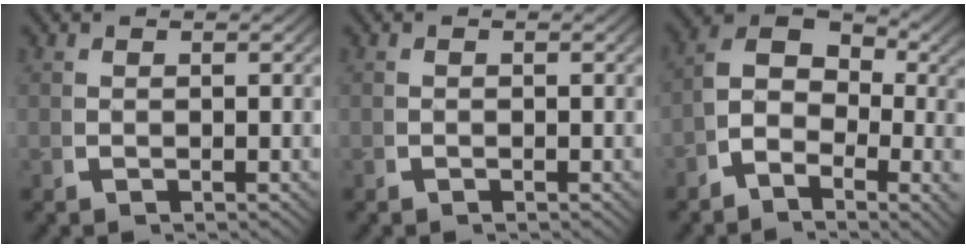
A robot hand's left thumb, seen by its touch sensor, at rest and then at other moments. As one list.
[{"total": 0.0}, {"total": 9.2, "force": [0.5, 6.7, 6.2], "torque": [-0.098, -0.002, -0.024]}]